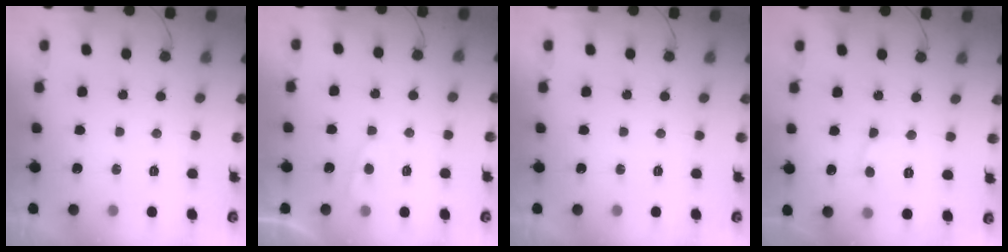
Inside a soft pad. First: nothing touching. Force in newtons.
{"total": 2.9, "press": 2.9, "slide": 0.4}
{"total": 0.0}
{"total": 2.6, "press": 2.6, "slide": 0.2}